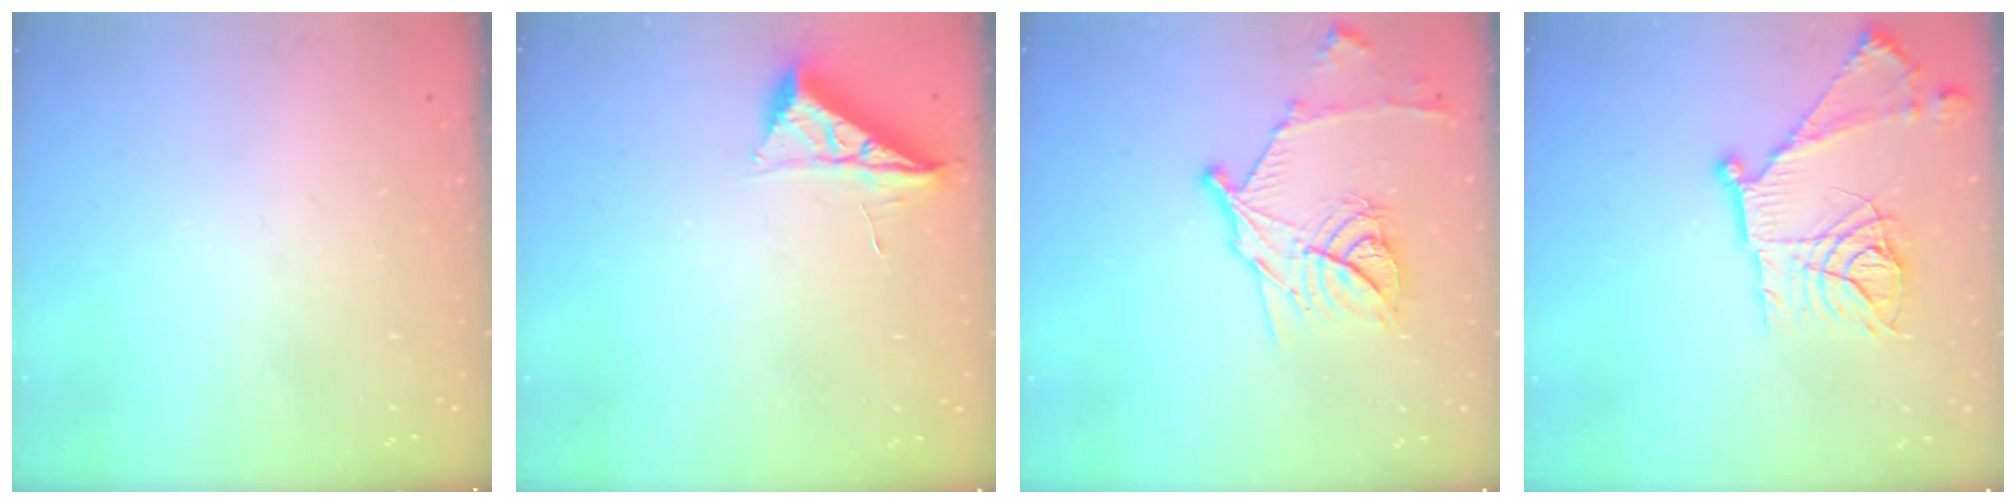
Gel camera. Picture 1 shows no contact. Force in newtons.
{"total": 6.8, "press": 6.7, "slide": 0.7}
{"total": 16.4, "press": 16.3, "slide": 1.0}
{"total": 18.7, "press": 18.6, "slide": 1.5}